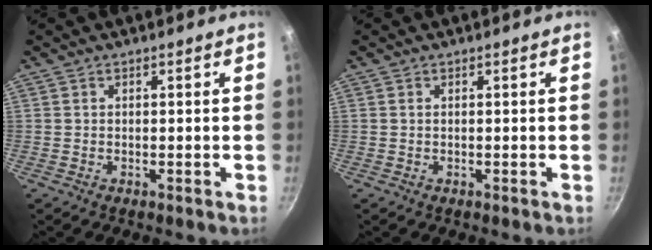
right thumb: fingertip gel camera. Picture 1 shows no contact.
{"total": 0.0}